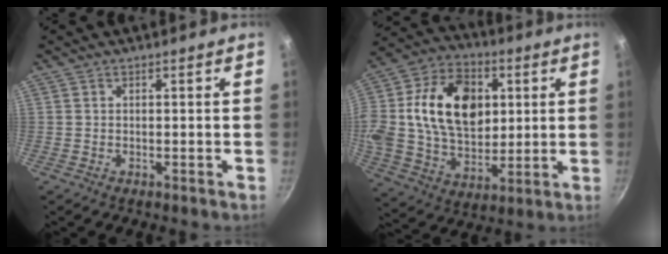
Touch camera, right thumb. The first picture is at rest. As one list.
[{"total": 24.4, "force": [4.5, 17.0, 16.9], "torque": [-0.289, 0.012, 0.075]}]